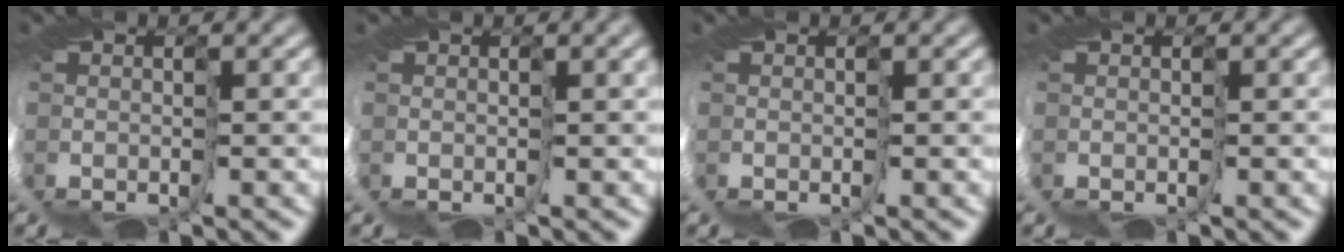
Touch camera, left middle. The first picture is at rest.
{"total": 1.6, "force": [0.9, -0.2, 1.4], "torque": [-0.025, -0.005, 0.024]}
{"total": 0.0}
{"total": 0.0}